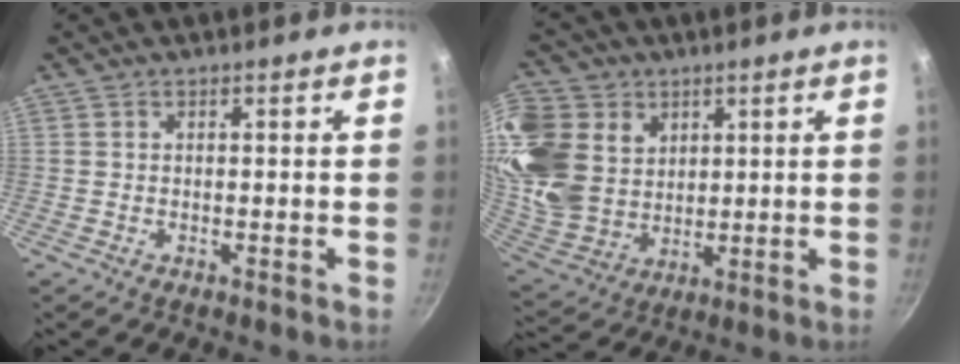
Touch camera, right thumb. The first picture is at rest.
{"total": 22.8, "force": [8.2, 18.0, 11.4], "torque": [-0.252, -0.012, 0.173]}